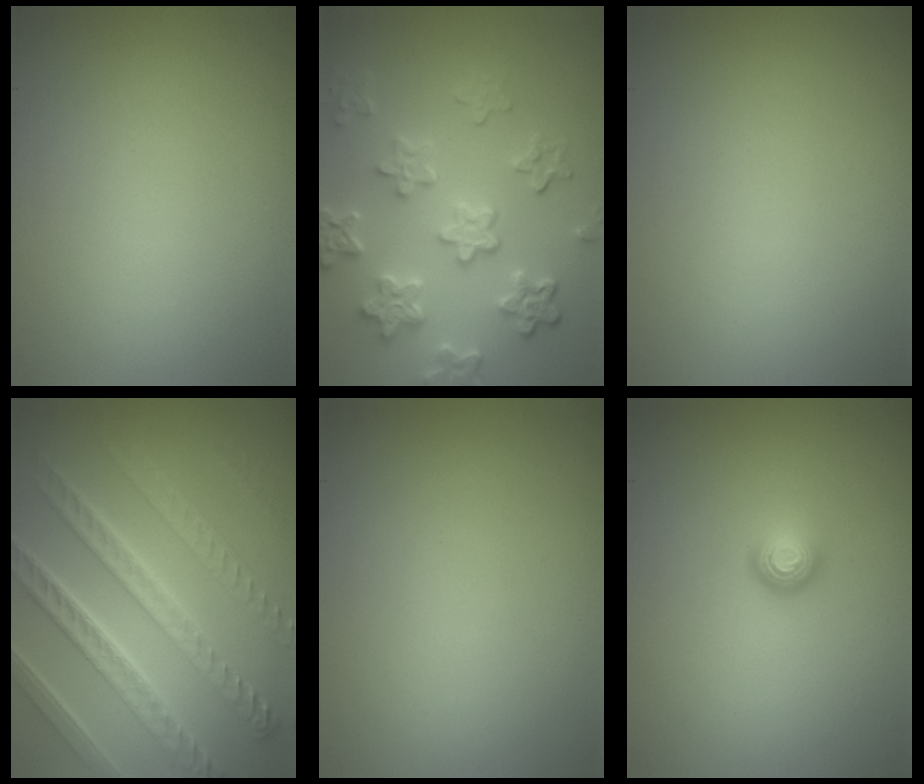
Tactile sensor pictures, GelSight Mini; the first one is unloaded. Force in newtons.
{"total": 5.9, "press": 4.5, "slide": 3.9}
{"total": 0.0}
{"total": 8.4, "press": 6.2, "slide": 5.8}
{"total": 0.0}
{"total": 1.5, "press": 1.0, "slide": 1.1}